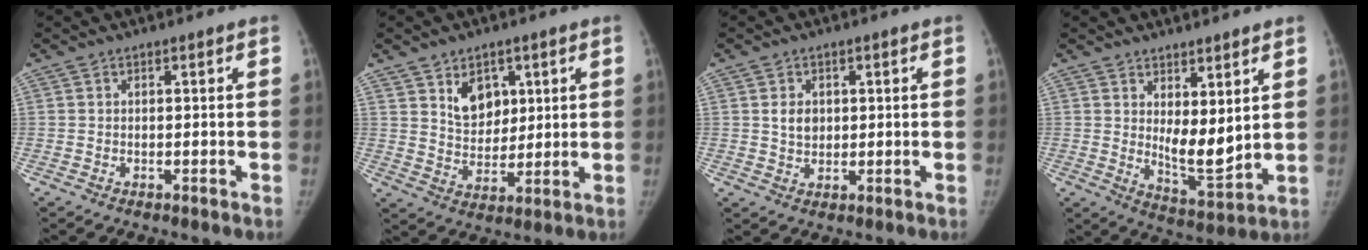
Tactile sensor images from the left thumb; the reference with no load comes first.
{"total": 8.1, "force": [3.5, 5.7, 4.6], "torque": [-0.041, -0.026, 0.066]}
{"total": 3.6, "force": [0.8, 2.8, 2.2], "torque": [-0.021, -0.005, 0.017]}
{"total": 8.3, "force": [2.8, 3.2, 7.2], "torque": [-0.100, -0.041, 0.058]}